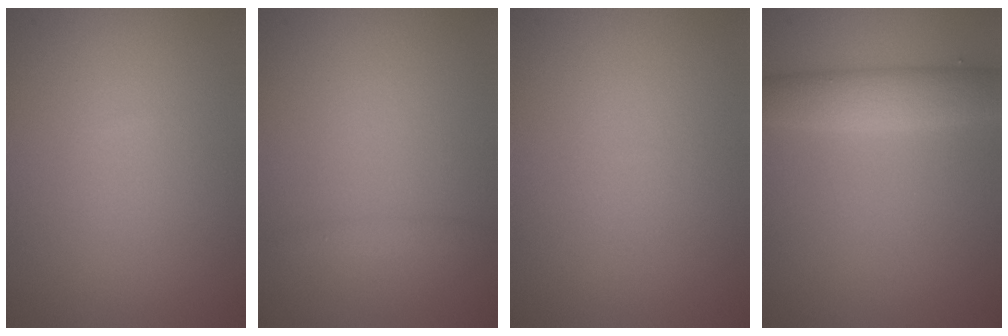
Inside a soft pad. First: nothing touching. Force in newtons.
{"total": 0.8, "press": 0.8, "slide": 0.0}
{"total": 0.0}
{"total": 3.8, "press": 3.8, "slide": 0.1}